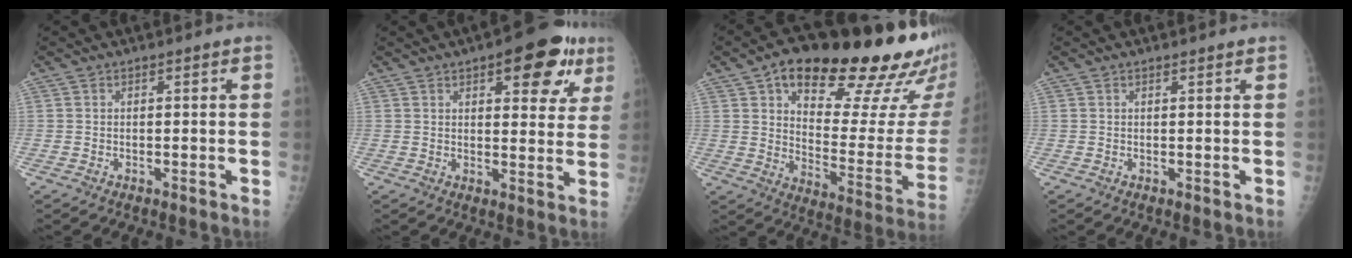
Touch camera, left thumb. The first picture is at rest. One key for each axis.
{"total": 12.6, "fx": 6.4, "fy": 5.3, "fz": 9.5, "tx": -0.074, "ty": -0.017, "tz": 0.074}
{"total": 28.8, "fx": 18.2, "fy": 9.3, "fz": 20.3, "tx": -0.249, "ty": -0.054, "tz": 0.258}
{"total": 0.5, "fx": 0.5, "fy": 0.1, "fz": 0.2, "tx": -0.007, "ty": -0.003, "tz": 0.008}